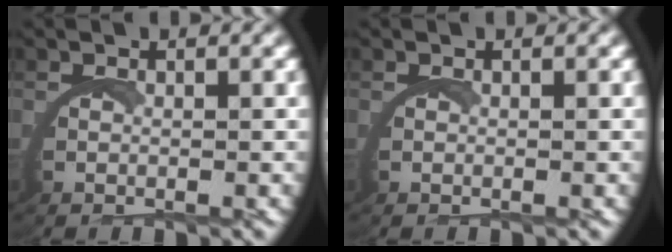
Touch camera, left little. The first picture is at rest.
{"total": 0.0}